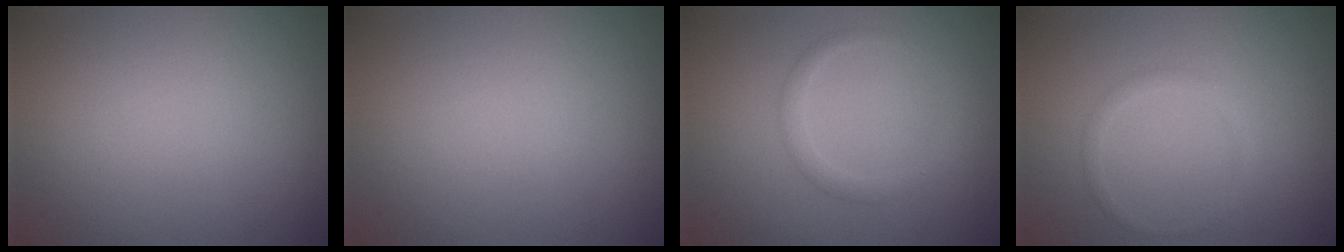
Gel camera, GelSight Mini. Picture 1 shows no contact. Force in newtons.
{"total": 0.0}
{"total": 1.5, "press": 1.5, "slide": 0.1}
{"total": 1.0, "press": 1.0, "slide": 0.1}